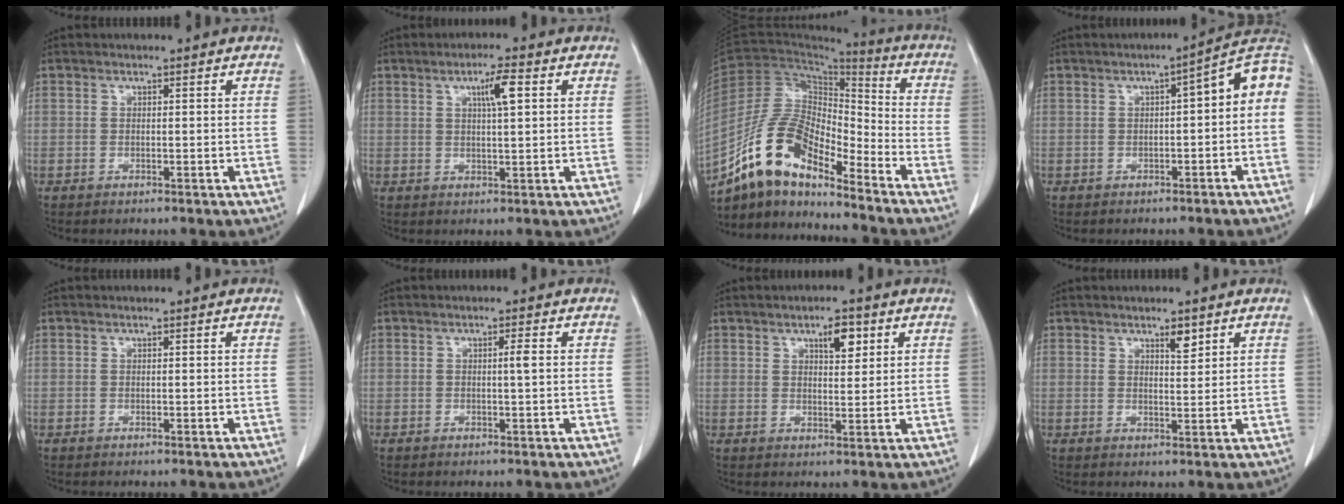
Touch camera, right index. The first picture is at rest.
{"total": 4.3, "force": [1.5, 0.3, 4.0], "torque": [-0.069, 0.002, 0.025]}
{"total": 13.3, "force": [-10.7, 4.2, 6.7], "torque": [-0.131, 0.032, -0.198]}
{"total": 8.4, "force": [-0.2, 2.0, 8.2], "torque": [-0.105, 0.033, -0.008]}
{"total": 0.0}
{"total": 1.4, "force": [0.1, -0.2, 1.4], "torque": [-0.024, 0.001, 0.001]}
{"total": 4.2, "force": [2.2, 1.4, 3.3], "torque": [-0.054, 0.000, 0.035]}
{"total": 2.4, "force": [1.7, 0.6, 1.6], "torque": [-0.029, -0.005, 0.028]}